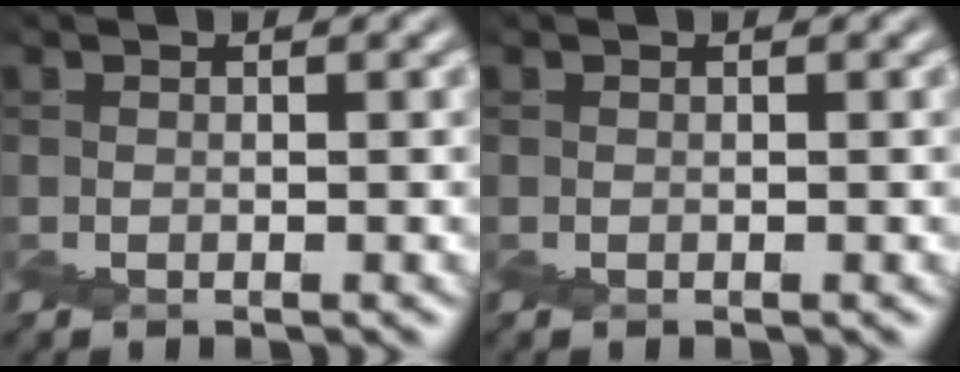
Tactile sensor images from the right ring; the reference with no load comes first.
{"total": 0.0}